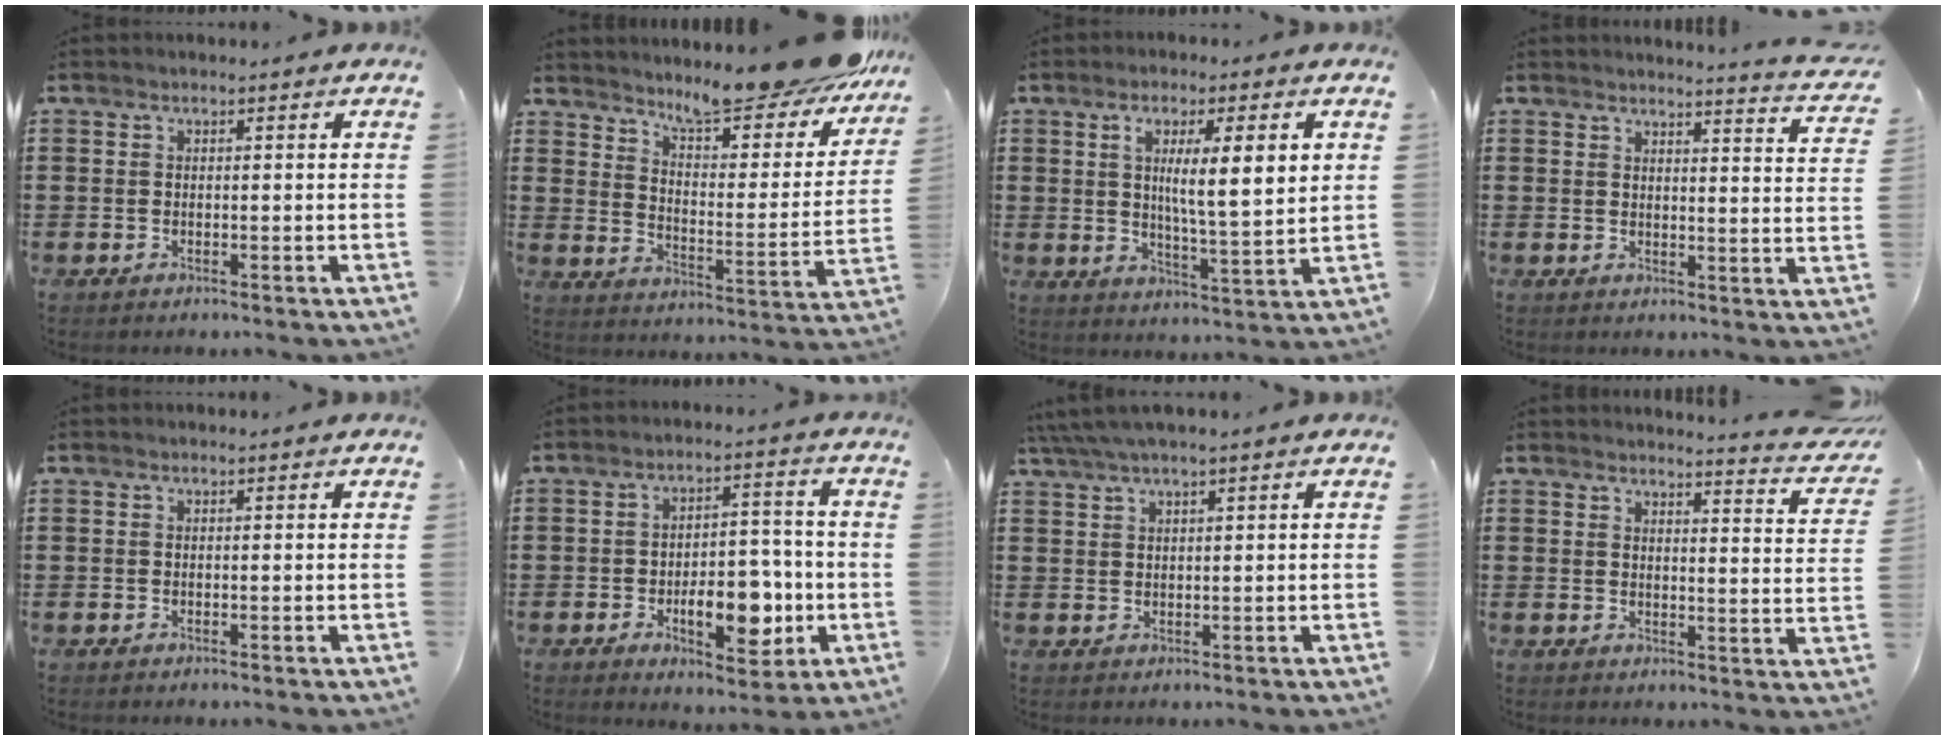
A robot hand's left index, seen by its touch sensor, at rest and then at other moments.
{"total": 11.2, "force": [10.3, 0.3, 4.4], "torque": [-0.084, -0.083, 0.168]}
{"total": 7.9, "force": [2.6, 1.3, 7.3], "torque": [-0.130, -0.006, 0.038]}
{"total": 3.1, "force": [3.0, -0.6, 0.5], "torque": [-0.015, -0.022, 0.050]}
{"total": 0.0}
{"total": 9.1, "force": [-2.9, 4.7, 7.2], "torque": [-0.106, 0.002, -0.049]}
{"total": 2.7, "force": [2.0, 0.0, 1.8], "torque": [-0.038, 0.001, 0.038]}
{"total": 3.5, "force": [3.3, -0.6, 0.8], "torque": [-0.025, -0.028, 0.052]}